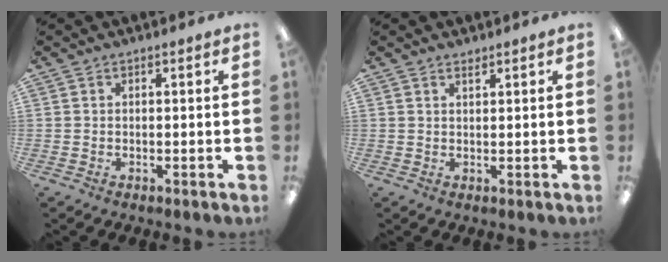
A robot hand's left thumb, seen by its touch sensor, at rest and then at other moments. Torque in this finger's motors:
{"motor_torque": [0.06, 0.07, -0.22, -0.25, 0.01]}